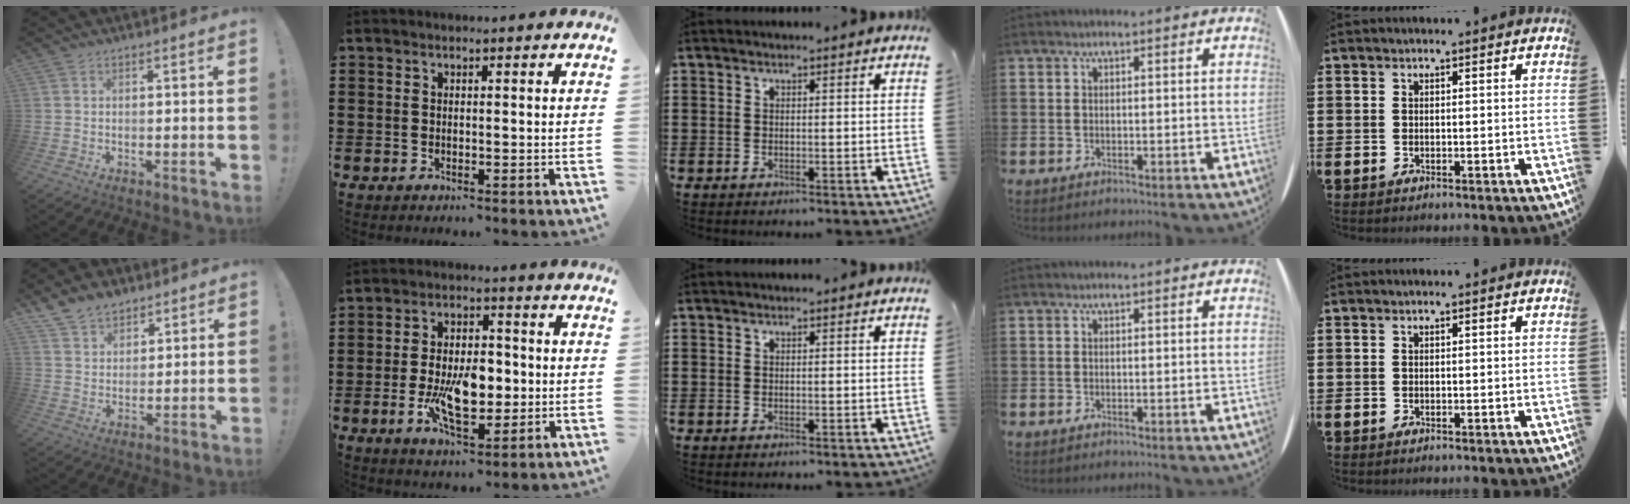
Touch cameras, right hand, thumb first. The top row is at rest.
{"thumb": {"total": 8.5, "force": [6.6, 4.9, 2.0], "torque": [-0.042, -0.038, 0.130]}, "index": {"total": 10.3, "force": [-1.8, 5.2, 8.7], "torque": [-0.172, -0.002, -0.034]}}